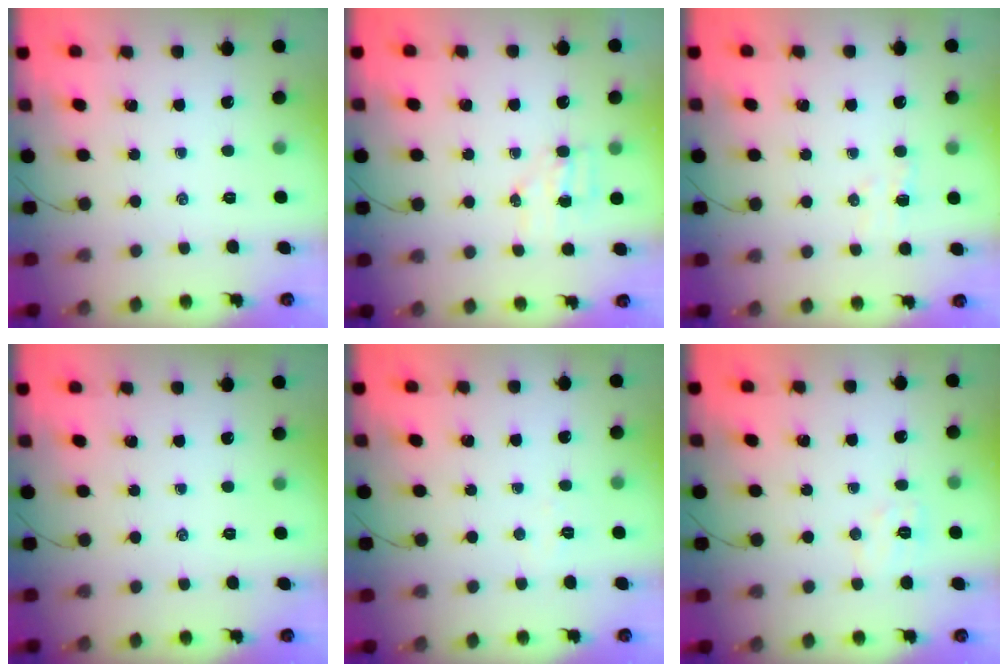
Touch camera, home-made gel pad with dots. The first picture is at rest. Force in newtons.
{"total": 4.5, "press": 4.5, "slide": 0.9}
{"total": 3.0, "press": 2.9, "slide": 0.7}
{"total": 0.0}
{"total": 2.4, "press": 2.3, "slide": 0.6}
{"total": 5.2, "press": 5.1, "slide": 1.1}